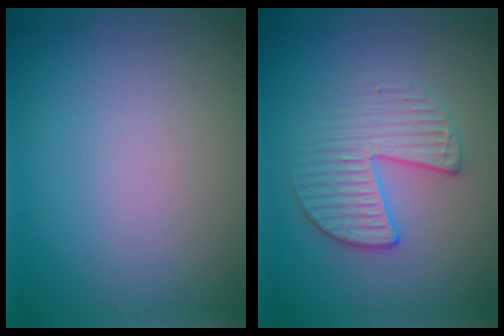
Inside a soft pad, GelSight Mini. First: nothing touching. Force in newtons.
{"total": 3.5, "press": 3.2, "slide": 1.4}